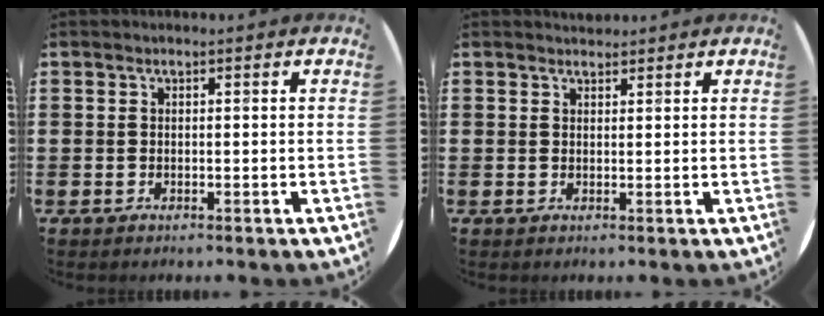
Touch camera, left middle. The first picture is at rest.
{"total": 1.2, "force": [1.2, 0.2, -0.1], "torque": [0.010, -0.002, 0.020]}